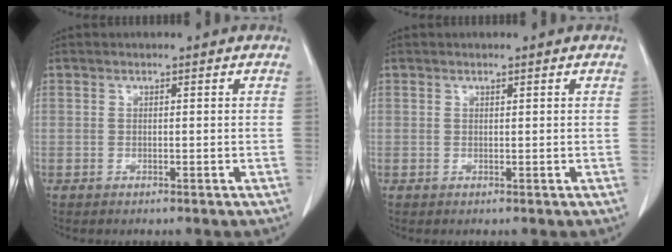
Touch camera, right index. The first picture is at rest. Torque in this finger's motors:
{"motor_torque": [0.00, -0.02, 0.02, -0.01]}